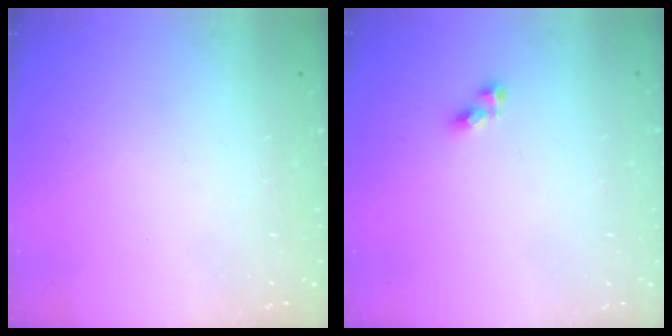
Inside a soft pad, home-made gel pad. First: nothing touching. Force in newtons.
{"total": 4.8, "press": 4.7, "slide": 0.3}